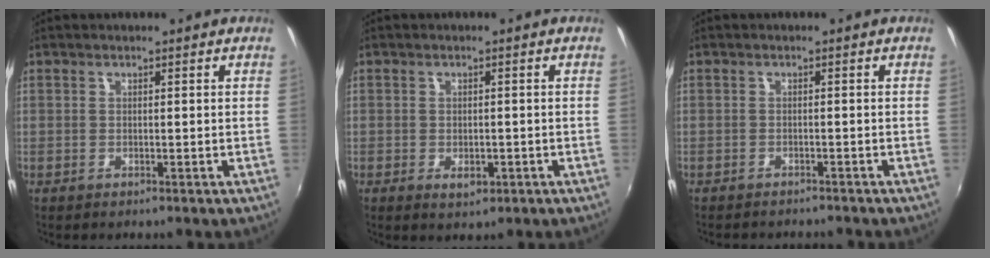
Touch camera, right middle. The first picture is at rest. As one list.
[{"total": 2.9, "force": [-1.2, 1.8, 2.0], "torque": [-0.037, -0.006, -0.014]}, {"total": 4.1, "force": [-3.8, 0.9, 1.2], "torque": [-0.034, -0.011, -0.055]}]